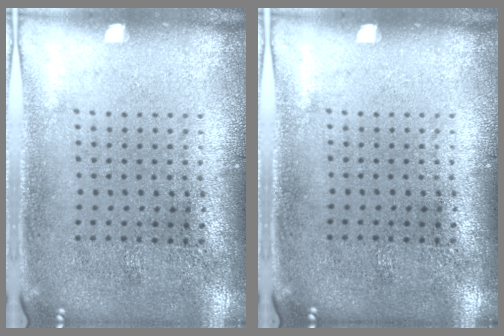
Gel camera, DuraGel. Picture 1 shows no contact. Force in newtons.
{"total": 0.0}